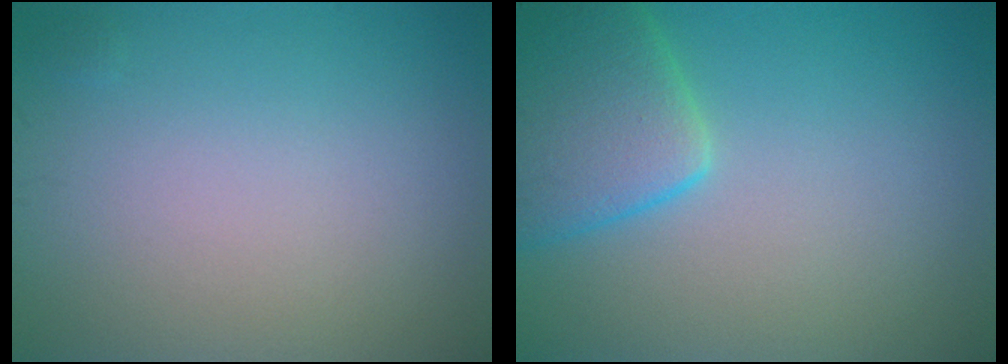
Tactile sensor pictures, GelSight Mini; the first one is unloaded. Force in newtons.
{"total": 5.9, "press": 5.9, "slide": 0.5}